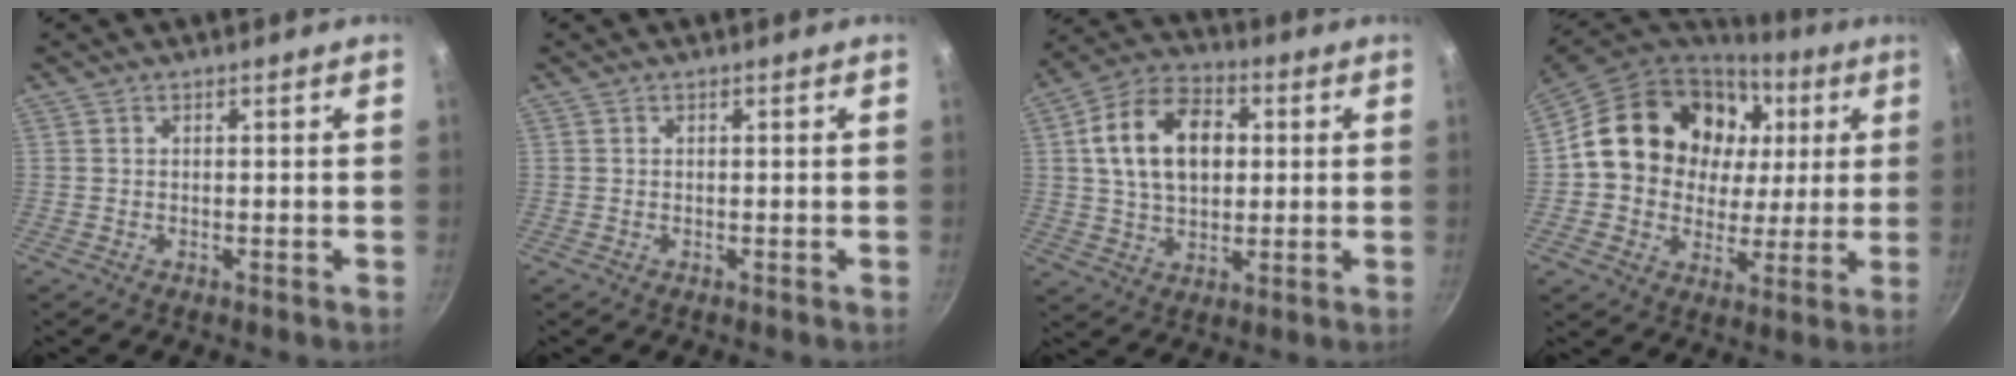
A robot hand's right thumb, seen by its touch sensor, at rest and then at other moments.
{"total": 0.0}
{"total": 15.2, "force": [2.7, 10.2, 10.9], "torque": [-0.160, 0.014, 0.035]}
{"total": 21.6, "force": [5.7, 17.5, 11.2], "torque": [-0.169, 0.019, 0.096]}